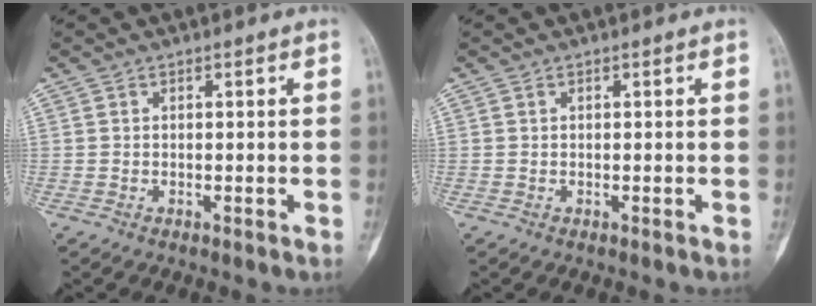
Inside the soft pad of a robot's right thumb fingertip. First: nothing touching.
{"total": 0.0}